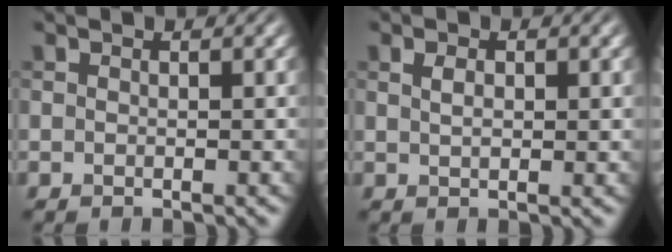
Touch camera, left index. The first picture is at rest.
{"total": 1.9, "force": [0.6, 0.9, 1.5], "torque": [-0.026, -0.001, 0.012]}